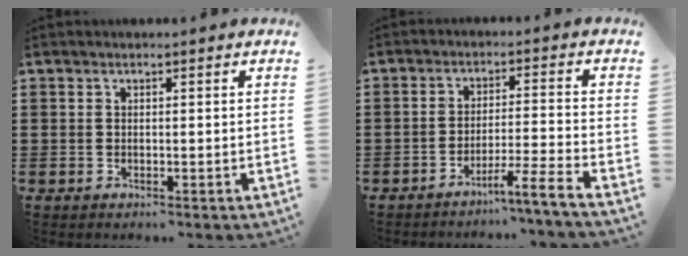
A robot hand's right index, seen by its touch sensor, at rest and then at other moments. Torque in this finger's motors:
{"motor_torque": [0.18, 0.00, 0.07, 0.01]}